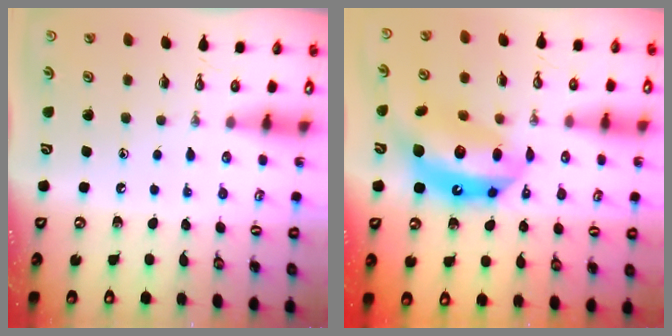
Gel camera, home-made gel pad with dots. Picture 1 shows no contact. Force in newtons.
{"total": 15.9, "press": 15.8, "slide": 1.4}